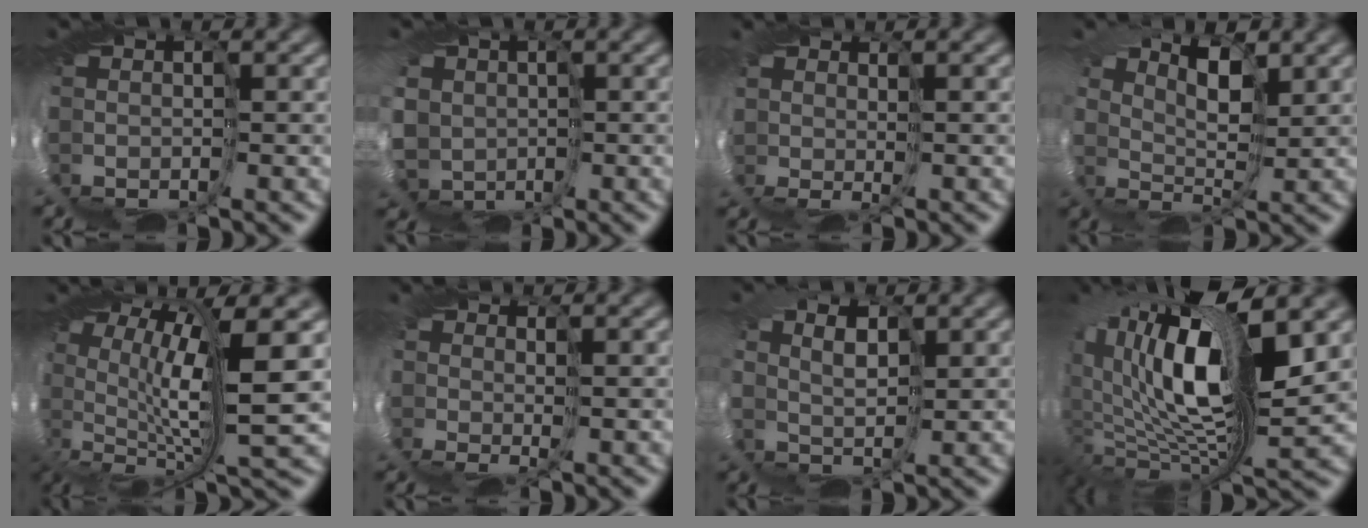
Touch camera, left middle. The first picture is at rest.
{"total": 11.9, "force": [-1.3, 10.0, 6.2], "torque": [-0.173, -0.037, -0.052]}
{"total": 1.7, "force": [1.2, 1.1, 0.6], "torque": [-0.016, 0.000, 0.024]}
{"total": 3.7, "force": [3.3, 0.7, 1.5], "torque": [-0.034, 0.014, 0.048]}
{"total": 8.4, "force": [0.8, 2.3, 8.0], "torque": [-0.172, -0.017, 0.008]}
{"total": 2.0, "force": [0.4, 1.5, 1.3], "torque": [-0.026, 0.002, 0.007]}
{"total": 4.6, "force": [2.9, 2.8, 2.2], "torque": [-0.039, 0.026, 0.036]}
{"total": 15.3, "force": [4.7, 5.7, 13.3], "torque": [-0.261, 0.000, 0.095]}